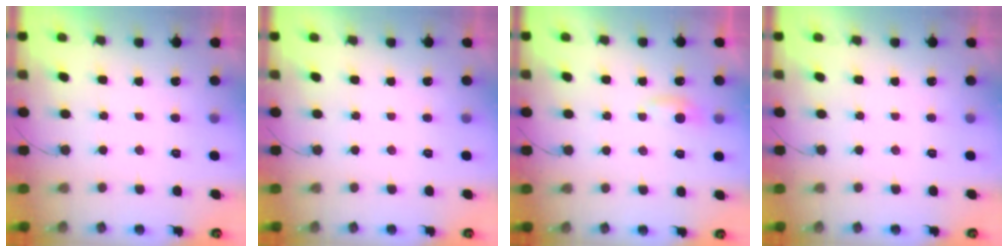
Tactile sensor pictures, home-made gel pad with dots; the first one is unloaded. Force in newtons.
{"total": 0.0}
{"total": 4.0, "press": 3.9, "slide": 0.5}
{"total": 0.0}